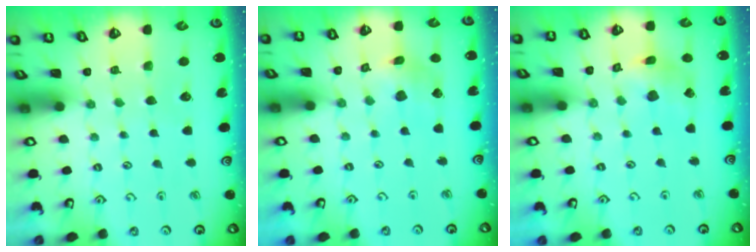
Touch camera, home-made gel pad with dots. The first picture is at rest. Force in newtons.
{"total": 4.8, "press": 4.7, "slide": 0.6}
{"total": 5.7, "press": 5.7, "slide": 0.6}